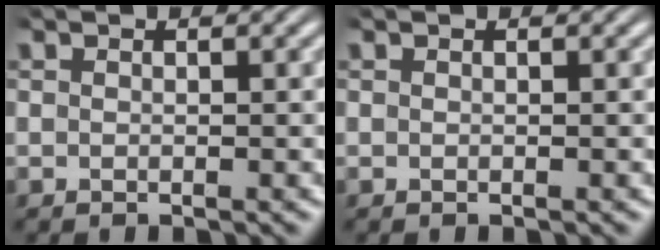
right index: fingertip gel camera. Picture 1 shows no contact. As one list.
[{"total": 0.0}]